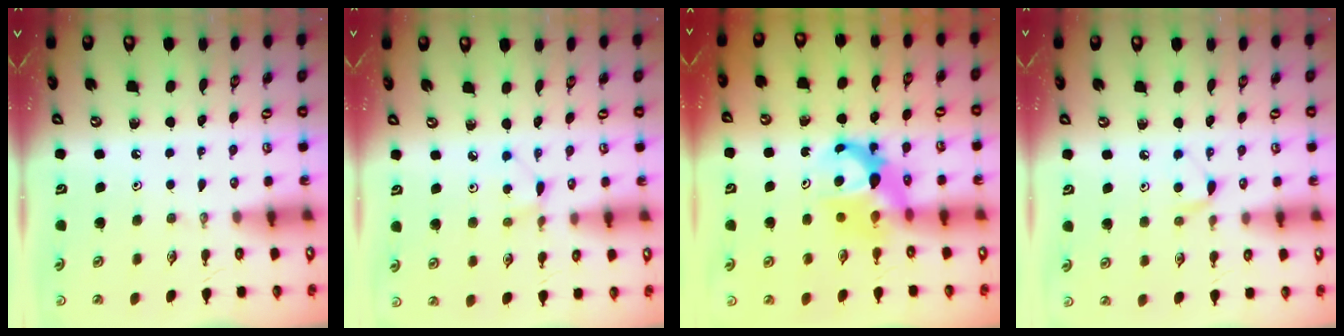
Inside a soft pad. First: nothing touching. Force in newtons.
{"total": 3.0, "press": 3.0, "slide": 0.3}
{"total": 7.1, "press": 7.1, "slide": 0.5}
{"total": 5.6, "press": 5.5, "slide": 0.7}